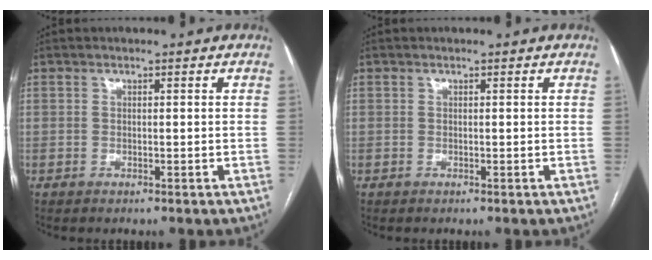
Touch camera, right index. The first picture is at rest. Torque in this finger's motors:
{"motor_torque": [0.00, 0.00, 0.00, 0.00]}